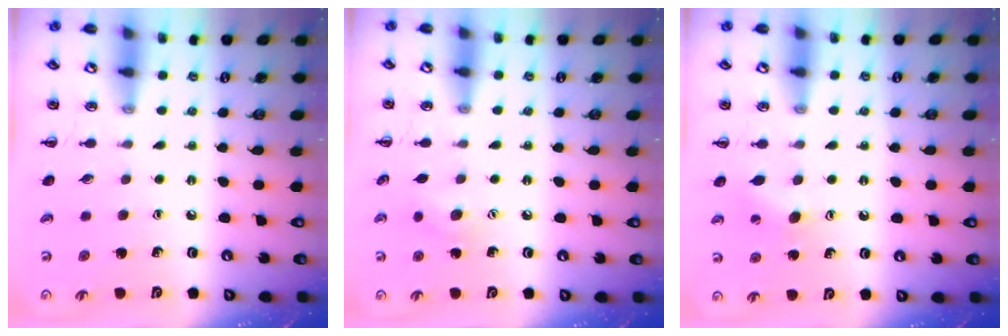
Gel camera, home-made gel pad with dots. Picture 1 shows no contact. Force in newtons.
{"total": 6.3, "press": 6.1, "slide": 1.5}
{"total": 6.2, "press": 6.0, "slide": 1.5}